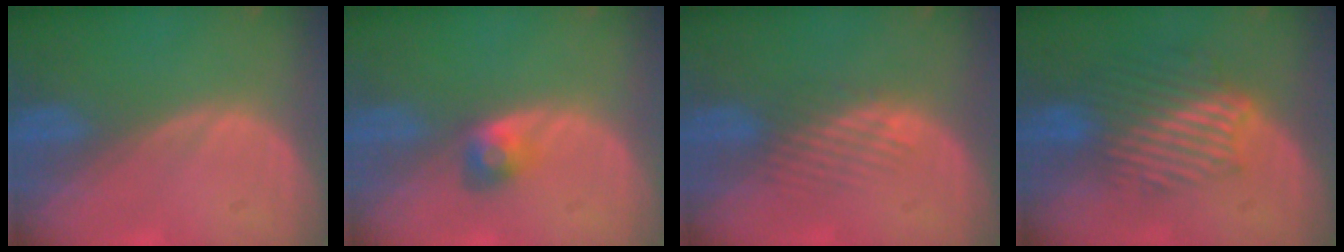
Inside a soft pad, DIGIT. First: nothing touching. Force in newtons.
{"total": 2.8, "press": 2.5, "slide": 1.2}
{"total": 3.4, "press": 2.8, "slide": 1.9}
{"total": 9.5, "press": 8.1, "slide": 4.8}